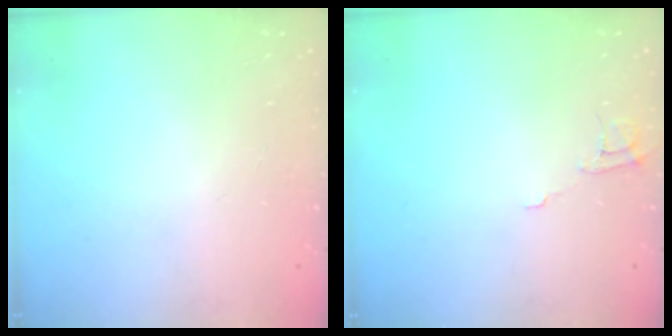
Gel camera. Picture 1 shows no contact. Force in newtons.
{"total": 5.5, "press": 5.5, "slide": 0.3}